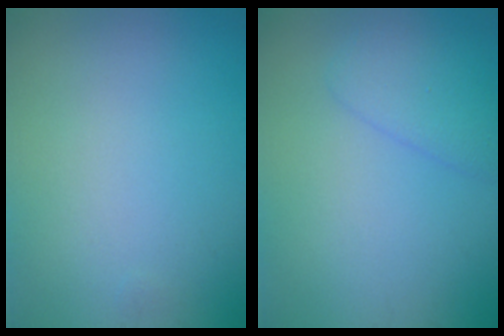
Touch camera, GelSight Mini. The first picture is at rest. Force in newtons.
{"total": 2.4, "press": 2.4, "slide": 0.1}